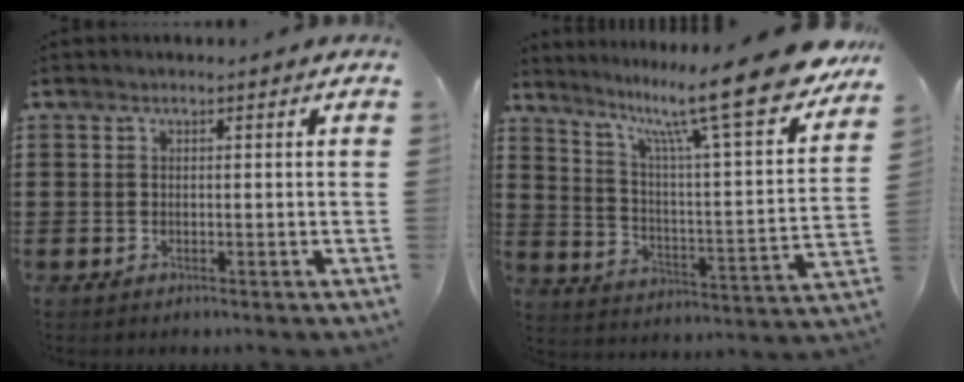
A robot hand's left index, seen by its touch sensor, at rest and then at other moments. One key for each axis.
{"total": 15.2, "fx": 12.2, "fy": 0.9, "fz": 9.0, "tx": -0.171, "ty": -0.087, "tz": 0.197}